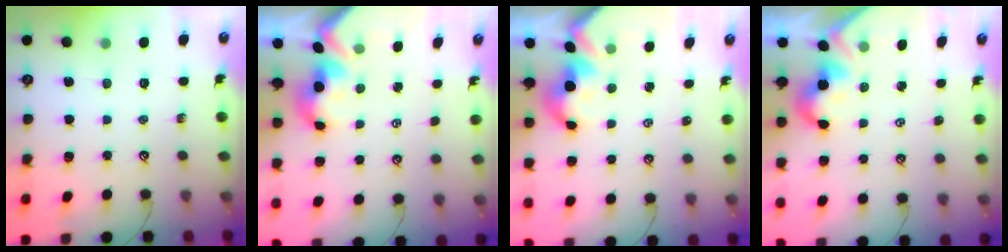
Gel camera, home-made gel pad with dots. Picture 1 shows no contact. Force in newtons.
{"total": 1.5, "press": 1.3, "slide": 0.7}
{"total": 2.2, "press": 2.2, "slide": 0.1}
{"total": 2.0, "press": 1.9, "slide": 0.5}